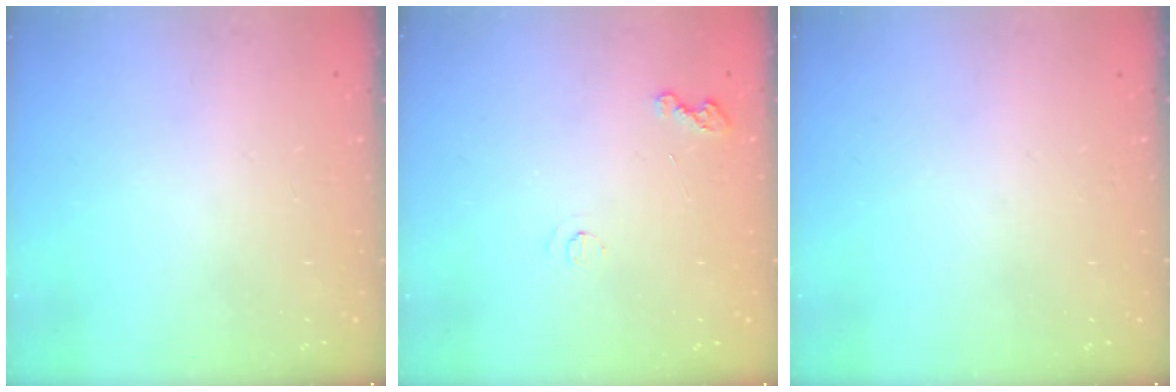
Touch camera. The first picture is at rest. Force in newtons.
{"total": 4.0, "press": 4.0, "slide": 0.5}
{"total": 0.0}